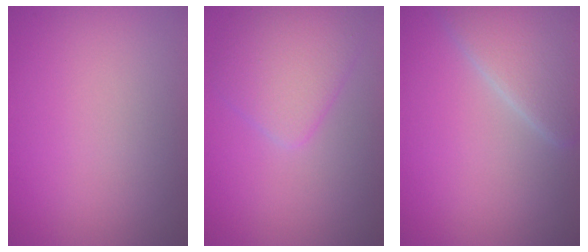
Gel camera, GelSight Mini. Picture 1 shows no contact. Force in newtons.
{"total": 4.0, "press": 4.0, "slide": 0.0}
{"total": 5.1, "press": 5.1, "slide": 0.4}